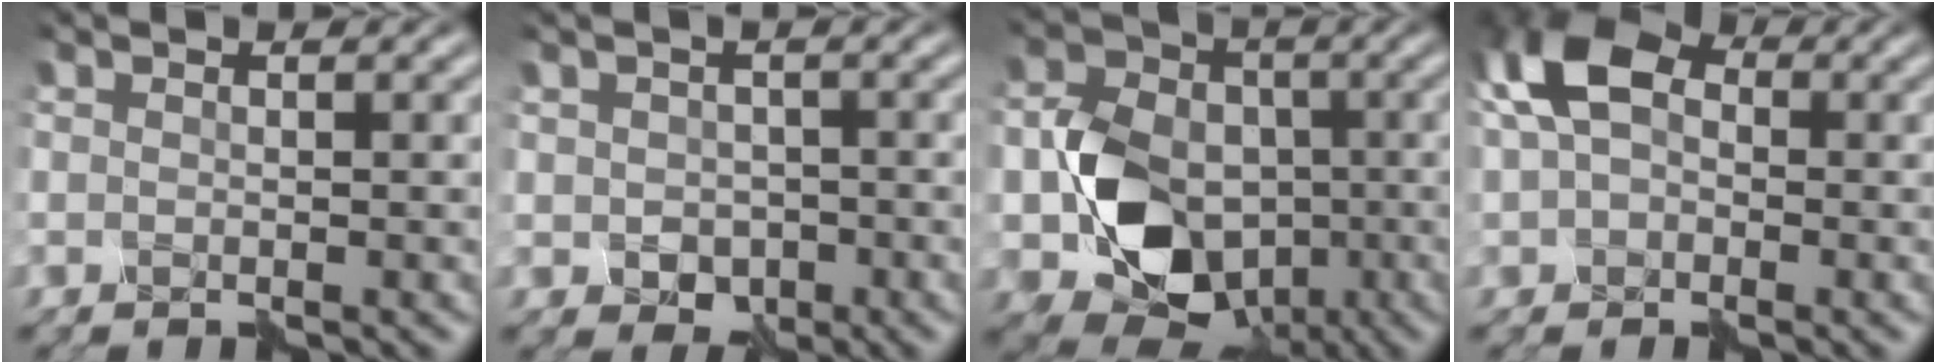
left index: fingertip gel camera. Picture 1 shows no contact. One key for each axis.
{"total": 2.0, "fx": -0.8, "fy": 1.5, "fz": 1.0, "tx": -0.020, "ty": 0.000, "tz": -0.007}
{"total": 8.8, "fx": -2.7, "fy": 7.0, "fz": 4.7, "tx": -0.088, "ty": 0.002, "tz": -0.052}
{"total": 6.9, "fx": 1.4, "fy": 4.9, "fz": 4.7, "tx": -0.101, "ty": 0.035, "tz": 0.015}